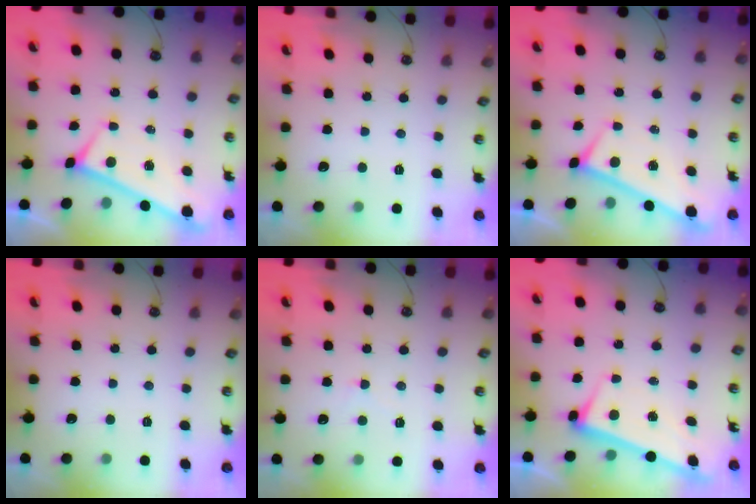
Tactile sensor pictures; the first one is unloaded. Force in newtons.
{"total": 0.0}
{"total": 0.0}
{"total": 0.0}
{"total": 0.0}
{"total": 2.5, "press": 2.4, "slide": 0.7}